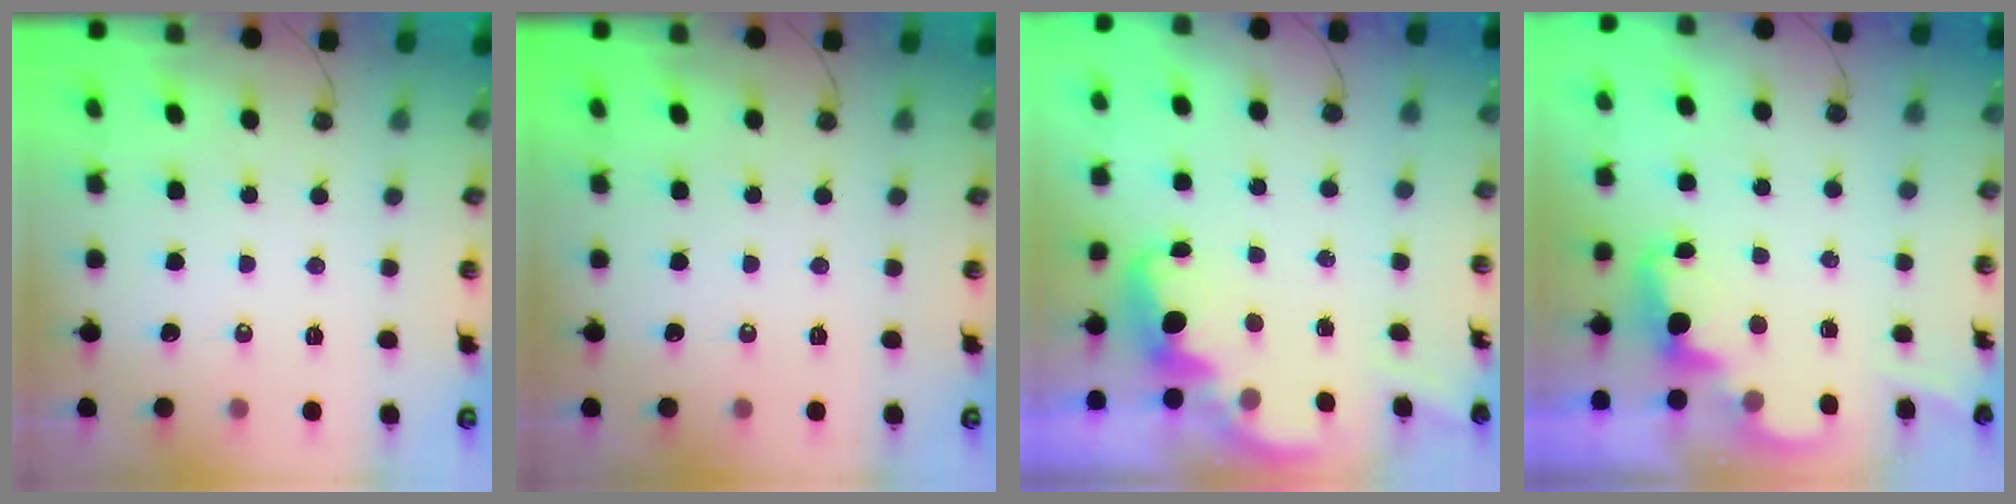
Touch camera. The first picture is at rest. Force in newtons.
{"total": 0.0}
{"total": 2.7, "press": 2.6, "slide": 0.6}
{"total": 2.3, "press": 2.3, "slide": 0.5}